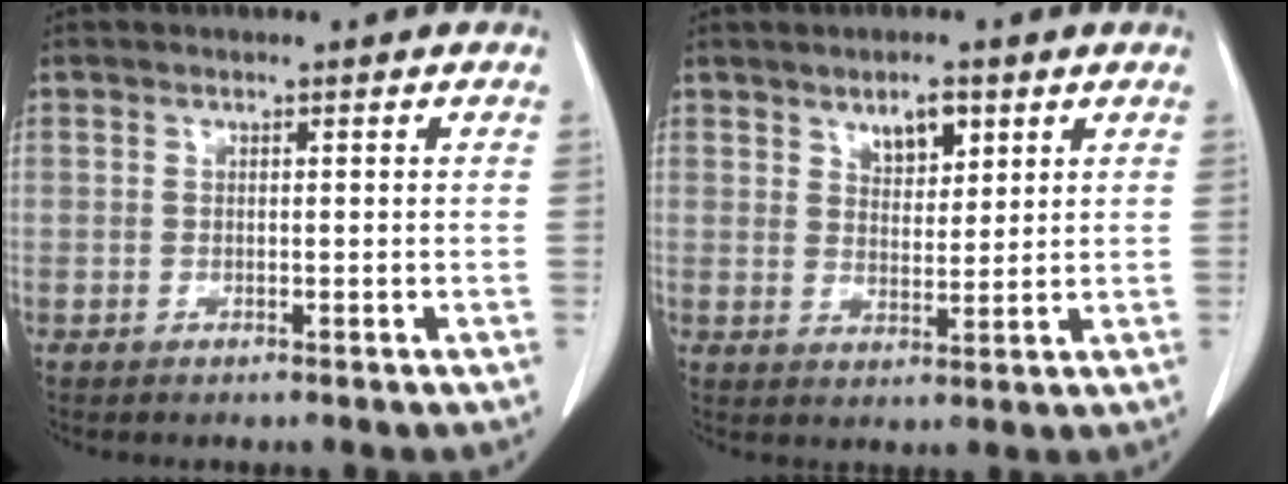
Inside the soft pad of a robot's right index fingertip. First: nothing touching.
{"total": 4.4, "force": [2.6, 2.0, 2.9], "torque": [-0.046, -0.002, 0.046]}